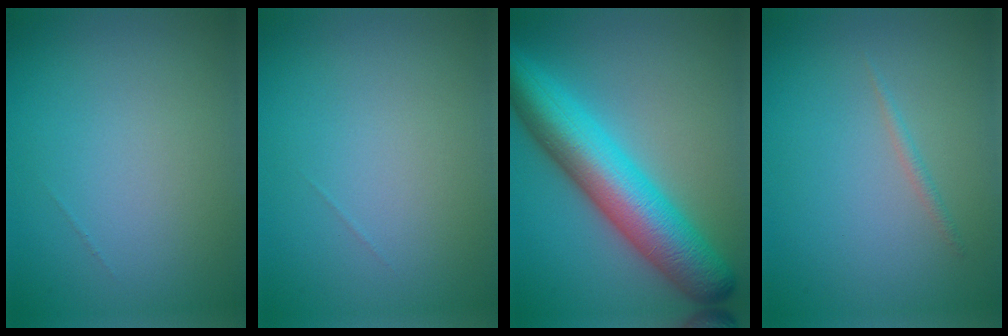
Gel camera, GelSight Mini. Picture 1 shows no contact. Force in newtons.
{"total": 0.0}
{"total": 9.6, "press": 9.6, "slide": 0.1}
{"total": 0.7, "press": 0.7, "slide": 0.1}